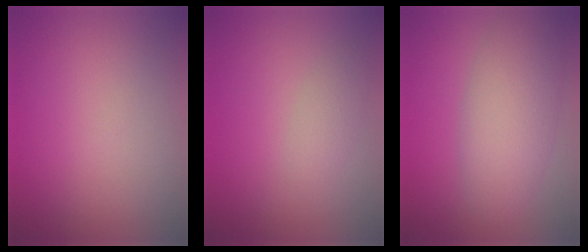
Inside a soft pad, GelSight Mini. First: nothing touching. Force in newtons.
{"total": 1.5, "press": 1.5, "slide": 0.1}
{"total": 5.7, "press": 5.7, "slide": 0.1}